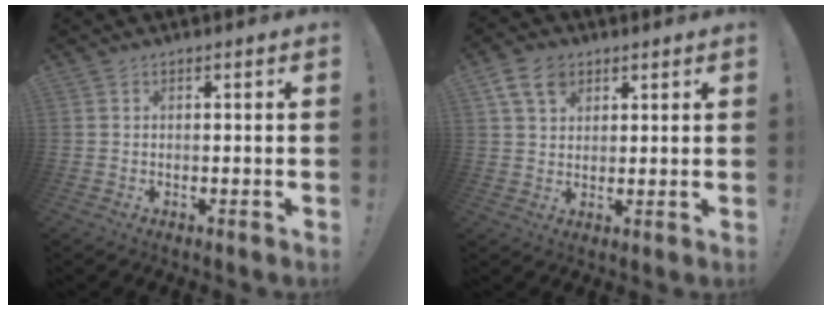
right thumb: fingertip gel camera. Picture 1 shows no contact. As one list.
[{"total": 8.1, "force": [4.1, 5.7, 4.0], "torque": [-0.075, -0.007, 0.083]}]